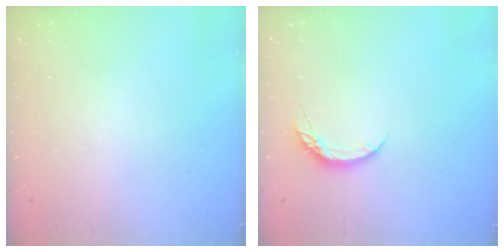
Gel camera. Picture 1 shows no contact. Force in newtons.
{"total": 5.3, "press": 5.2, "slide": 0.6}